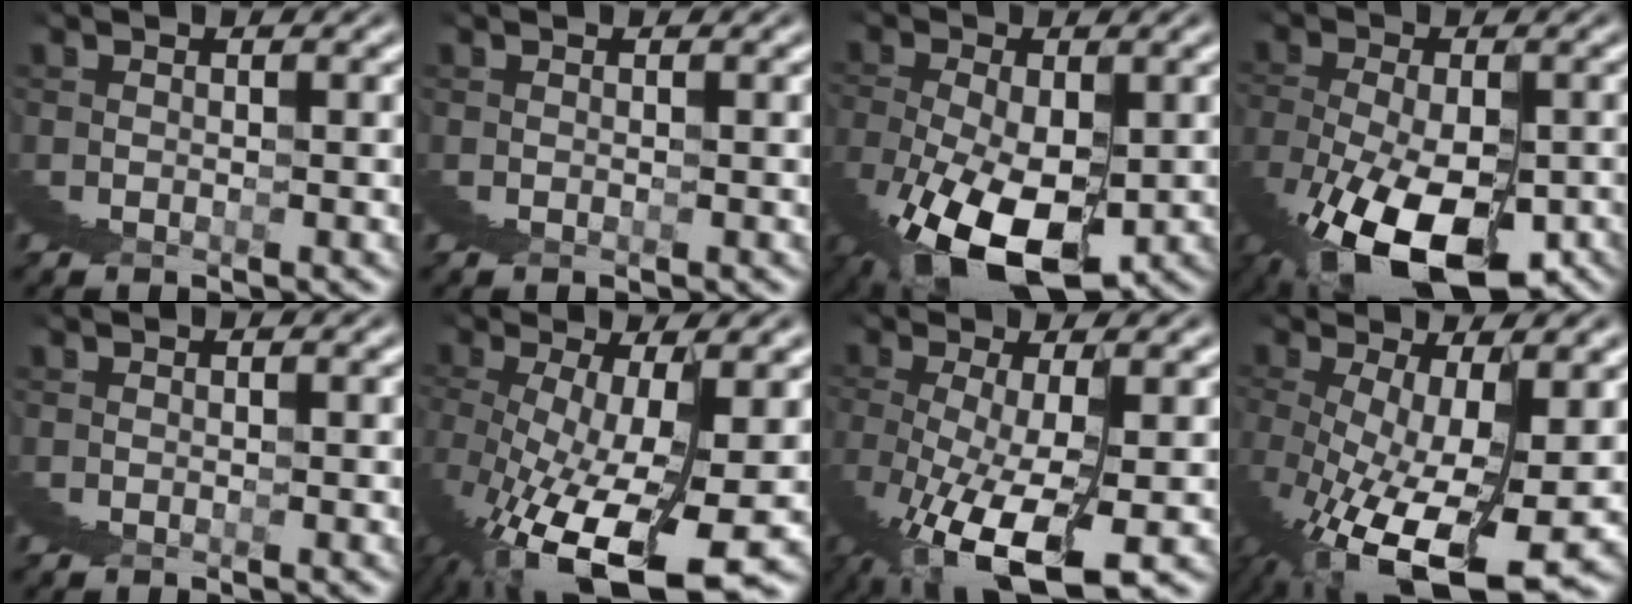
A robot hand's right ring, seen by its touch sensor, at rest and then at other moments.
{"total": 0.0}
{"total": 8.4, "force": [-2.7, 4.3, 6.7], "torque": [-0.120, -0.032, -0.024]}
{"total": 8.8, "force": [-2.9, 3.8, 7.3], "torque": [-0.130, -0.022, -0.031]}
{"total": 0.0}
{"total": 7.0, "force": [-1.0, 1.2, 6.8], "torque": [-0.122, -0.015, 0.003]}
{"total": 5.5, "force": [-0.6, 0.7, 5.4], "torque": [-0.090, -0.001, 0.001]}
{"total": 6.3, "force": [-0.5, 0.9, 6.2], "torque": [-0.108, -0.011, 0.007]}